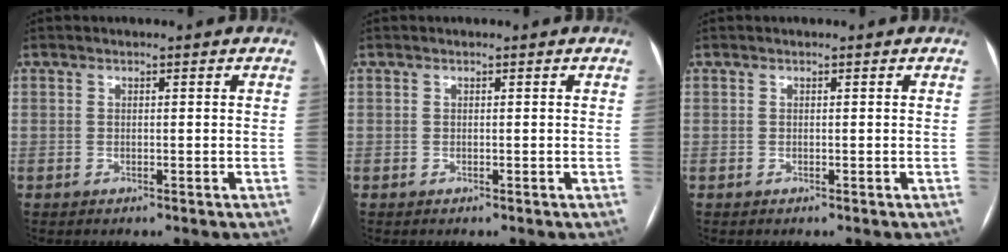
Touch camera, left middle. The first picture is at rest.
{"total": 0.0}
{"total": 0.0}